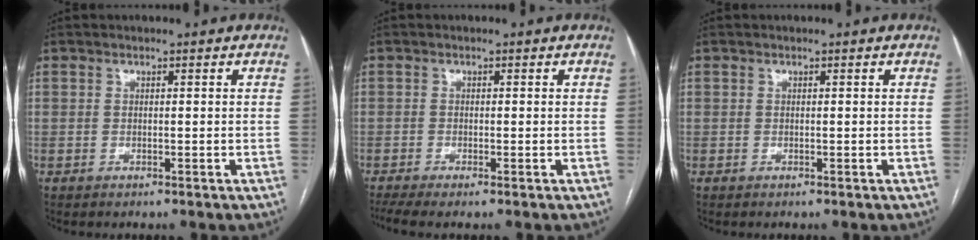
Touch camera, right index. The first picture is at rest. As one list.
[{"total": 3.3, "force": [-2.3, 0.2, 2.4], "torque": [-0.046, -0.007, -0.044]}, {"total": 0.0}]